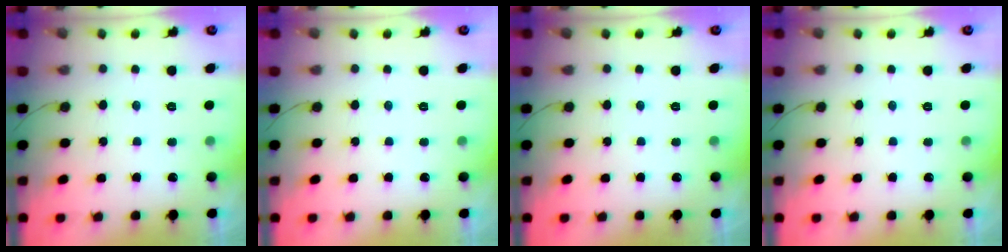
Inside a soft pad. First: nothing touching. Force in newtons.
{"total": 0.0}
{"total": 0.0}
{"total": 0.0}